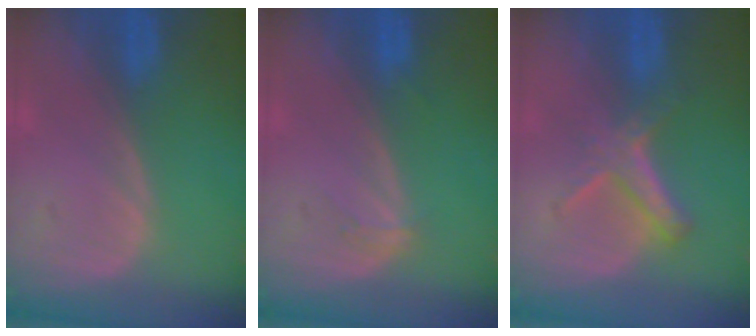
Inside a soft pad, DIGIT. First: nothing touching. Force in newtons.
{"total": 1.1, "press": 1.1, "slide": 0.1}
{"total": 5.8, "press": 5.1, "slide": 2.9}